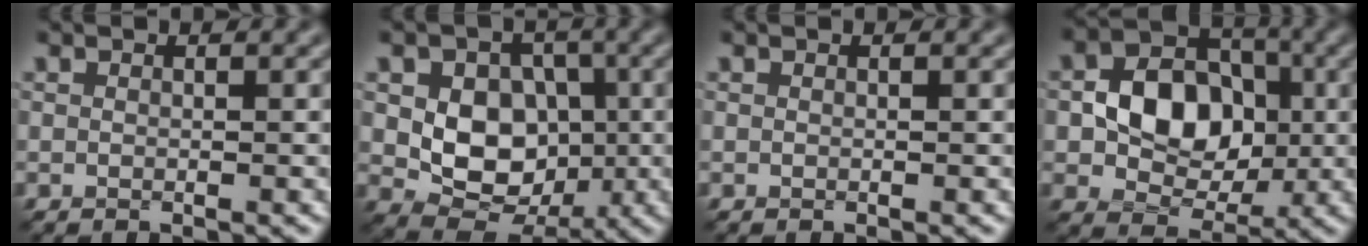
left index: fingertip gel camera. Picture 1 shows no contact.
{"total": 7.7, "force": [-0.2, 5.9, 4.9], "torque": [-0.077, -0.003, -0.010]}
{"total": 0.0}
{"total": 7.1, "force": [-0.3, 5.4, 4.5], "torque": [-0.069, 0.005, -0.015]}